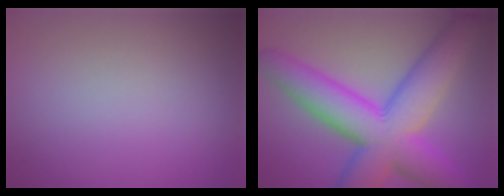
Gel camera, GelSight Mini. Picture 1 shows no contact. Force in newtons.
{"total": 11.4, "press": 11.4, "slide": 0.1}